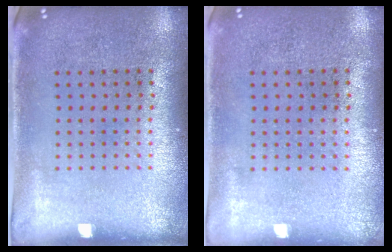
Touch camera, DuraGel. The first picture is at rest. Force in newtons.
{"total": 0.0}